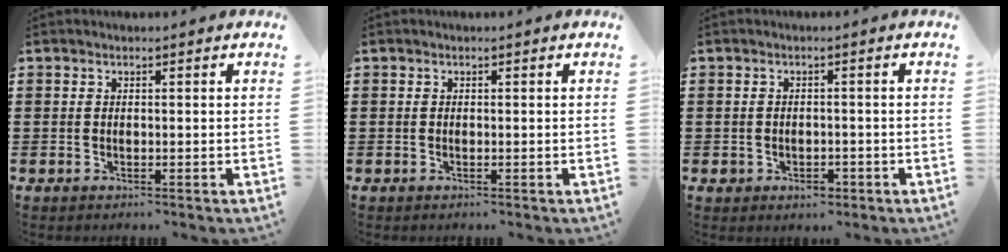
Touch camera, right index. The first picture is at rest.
{"total": 0.0}
{"total": 2.1, "force": [-1.0, 1.5, 1.1], "torque": [-0.023, -0.001, -0.019]}